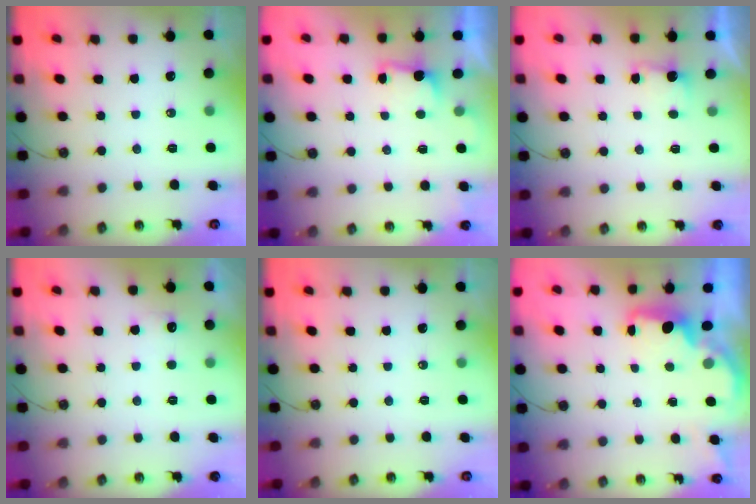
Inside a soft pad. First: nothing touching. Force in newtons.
{"total": 2.5, "press": 2.3, "slide": 0.8}
{"total": 2.2, "press": 1.9, "slide": 1.0}
{"total": 4.8, "press": 4.7, "slide": 1.1}
{"total": 0.0}
{"total": 1.9, "press": 1.7, "slide": 0.8}